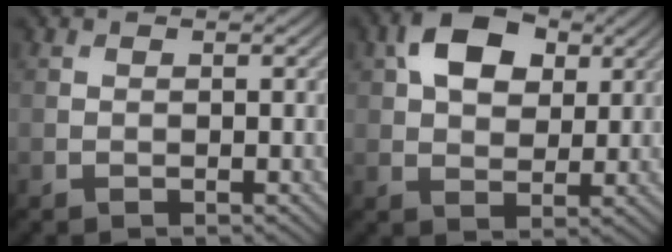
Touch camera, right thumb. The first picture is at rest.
{"total": 8.1, "force": [3.1, 5.2, 5.4], "torque": [-0.110, 0.010, 0.049]}